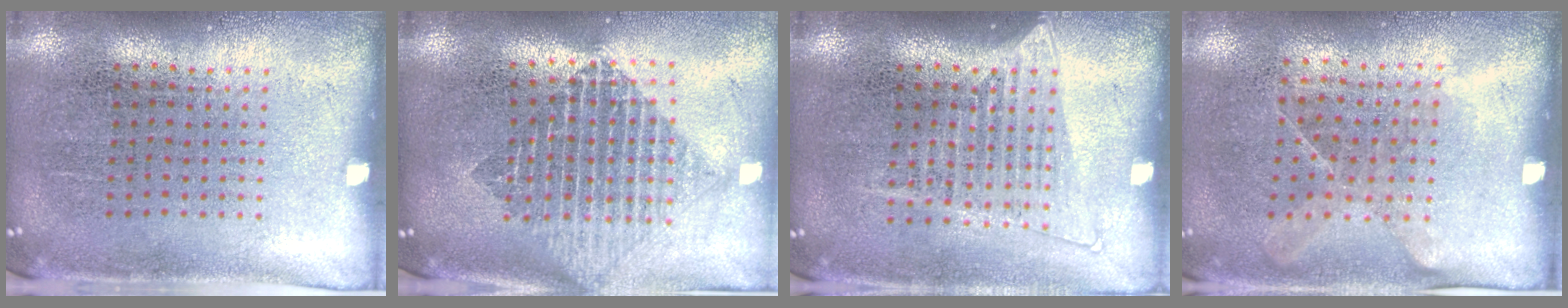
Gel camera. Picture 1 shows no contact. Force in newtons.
{"total": 1.9, "press": 1.6, "slide": 1.1}
{"total": 1.3, "press": 1.1, "slide": 0.6}
{"total": 1.2, "press": 0.9, "slide": 0.8}